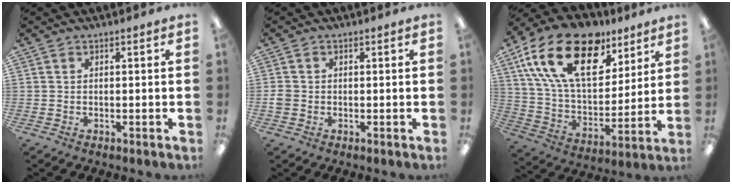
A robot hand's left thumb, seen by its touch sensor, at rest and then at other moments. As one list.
[{"total": 1.9, "force": [-0.3, 1.8, 0.7], "torque": [-0.011, 0.005, -0.007]}, {"total": 24.0, "force": [12.8, 13.2, 15.5], "torque": [-0.302, -0.054, 0.224]}]